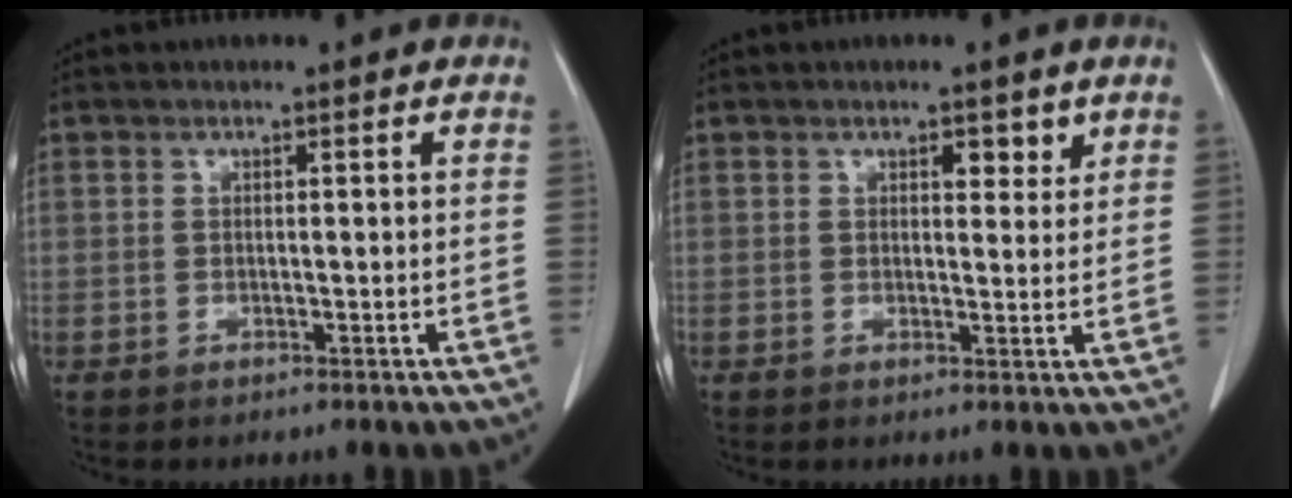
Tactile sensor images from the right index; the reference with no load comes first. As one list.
[{"total": 2.4, "force": [1.5, 1.2, 1.4], "torque": [-0.013, -0.004, 0.021]}]